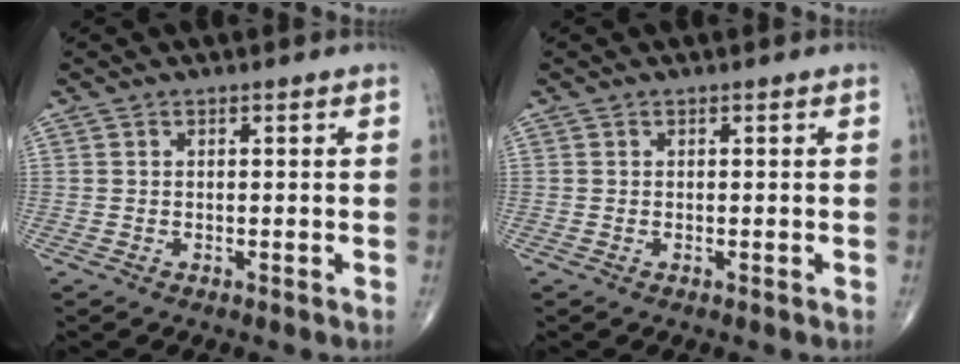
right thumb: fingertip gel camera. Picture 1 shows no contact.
{"total": 0.0}